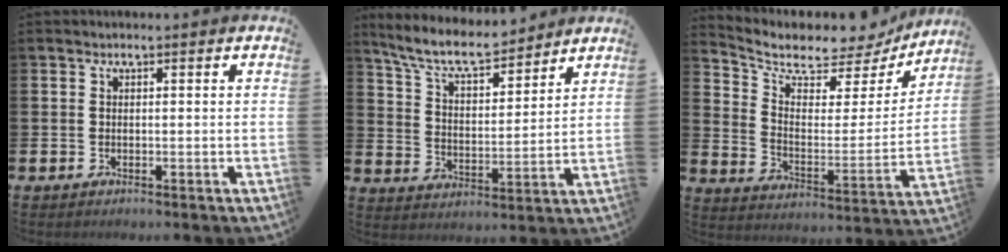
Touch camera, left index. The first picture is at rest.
{"total": 8.5, "force": [7.7, 1.8, 3.1], "torque": [-0.088, -0.043, 0.136]}
{"total": 7.3, "force": [6.6, 2.6, 1.6], "torque": [-0.062, -0.058, 0.108]}